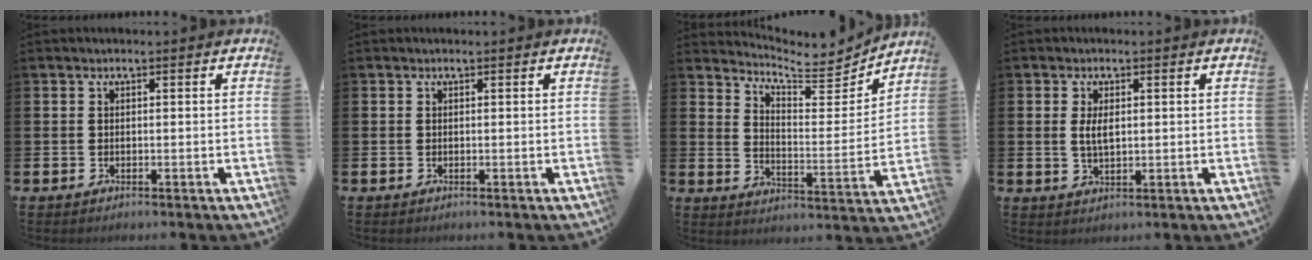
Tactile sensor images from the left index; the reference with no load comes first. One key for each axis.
{"total": 0.0}
{"total": 6.8, "fx": 6.6, "fy": 1.2, "fz": 1.2, "tx": -0.032, "ty": -0.066, "tz": 0.107}
{"total": 2.9, "fx": 0.7, "fy": 1.3, "fz": 2.5, "tx": -0.040, "ty": 0.001, "tz": 0.008}